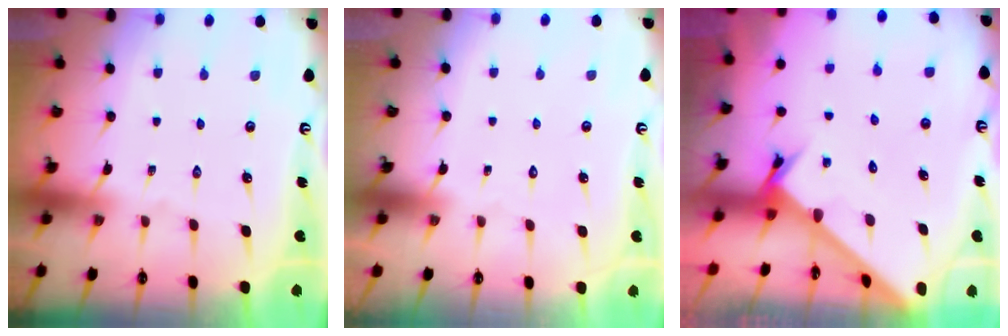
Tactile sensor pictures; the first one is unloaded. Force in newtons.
{"total": 1.6, "press": 1.6, "slide": 0.1}
{"total": 2.6, "press": 2.6, "slide": 0.3}